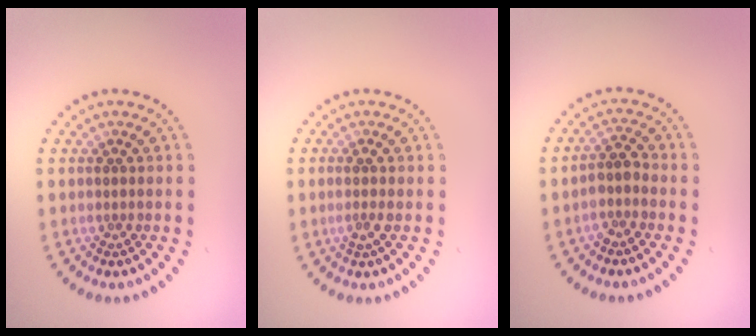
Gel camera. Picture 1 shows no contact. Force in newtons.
{"total": 1.4, "press": 1.1, "slide": 0.8}
{"total": 2.1, "press": 1.8, "slide": 1.1}